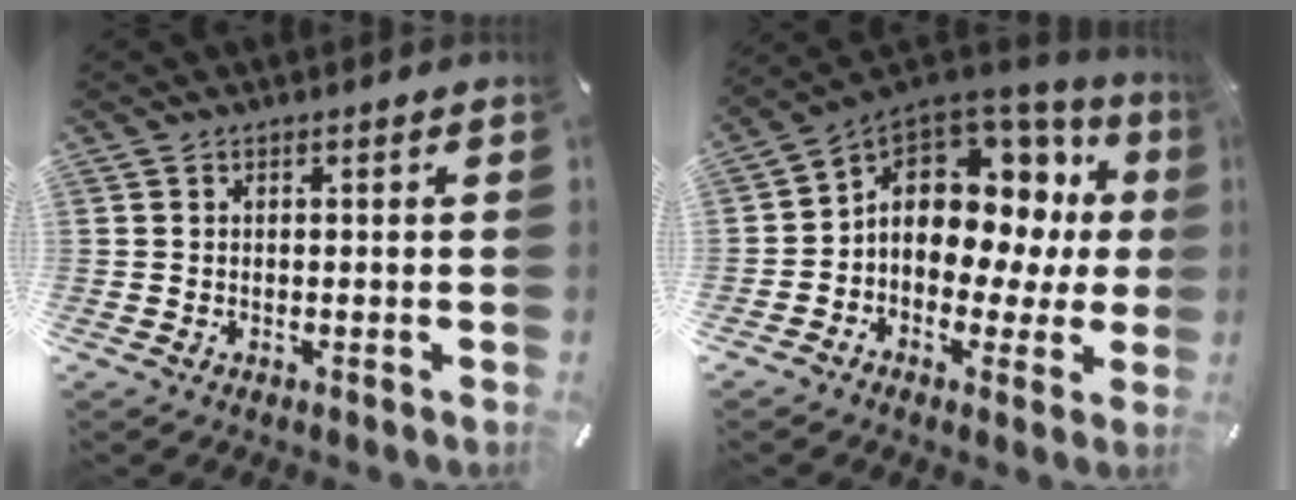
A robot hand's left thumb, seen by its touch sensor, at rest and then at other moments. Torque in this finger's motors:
{"motor_torque": [2.07, 2.94, 1.90, 0.16, 0.21]}